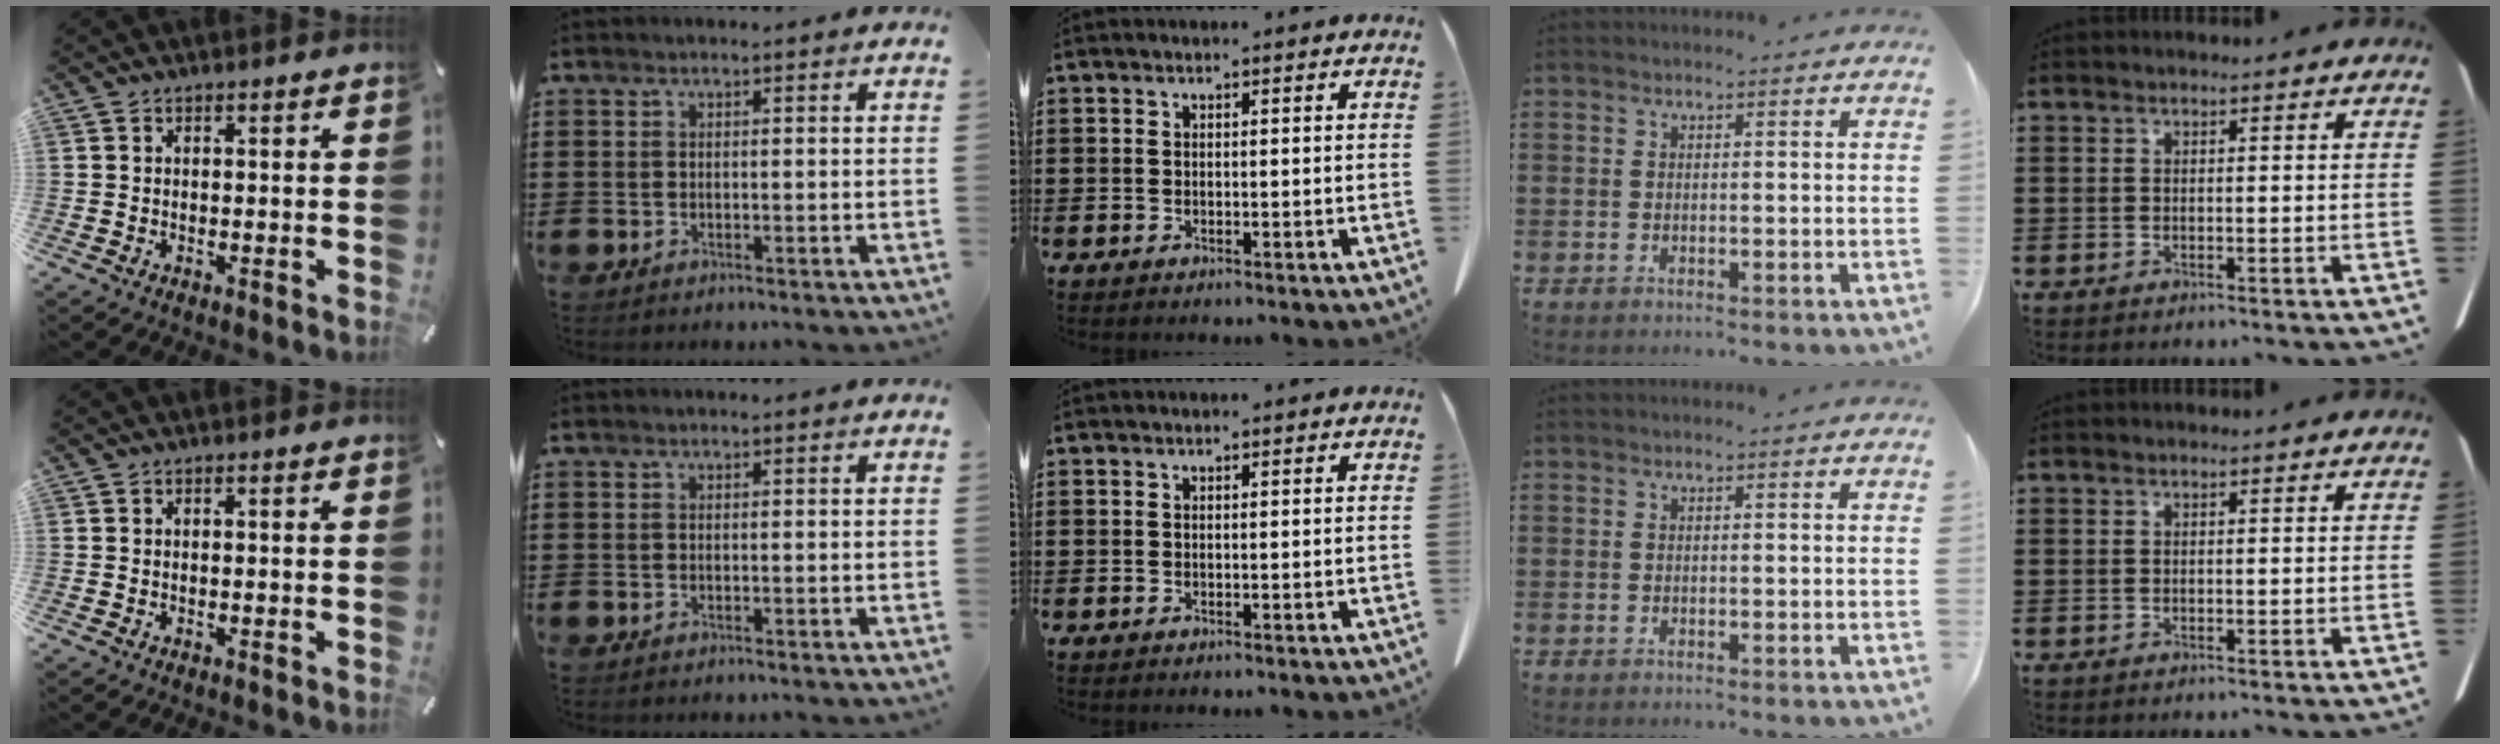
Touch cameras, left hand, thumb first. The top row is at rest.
{}